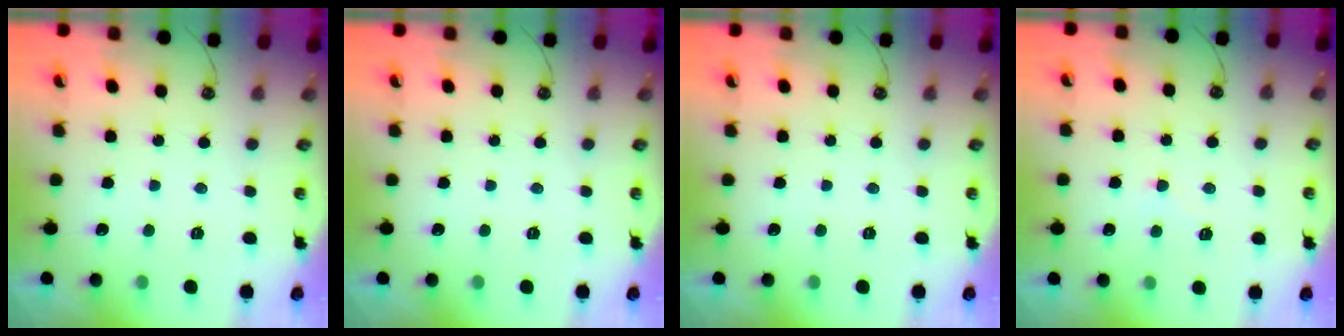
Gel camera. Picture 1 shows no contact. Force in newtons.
{"total": 0.0}
{"total": 0.0}
{"total": 3.0, "press": 2.9, "slide": 0.7}